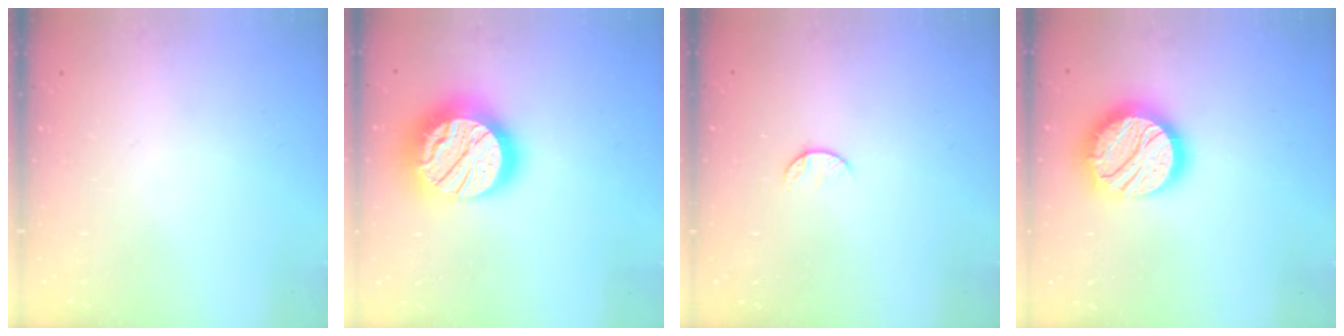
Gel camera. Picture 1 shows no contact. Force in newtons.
{"total": 23.9, "press": 23.8, "slide": 1.9}
{"total": 6.0, "press": 5.9, "slide": 0.6}
{"total": 19.0, "press": 18.9, "slide": 1.3}